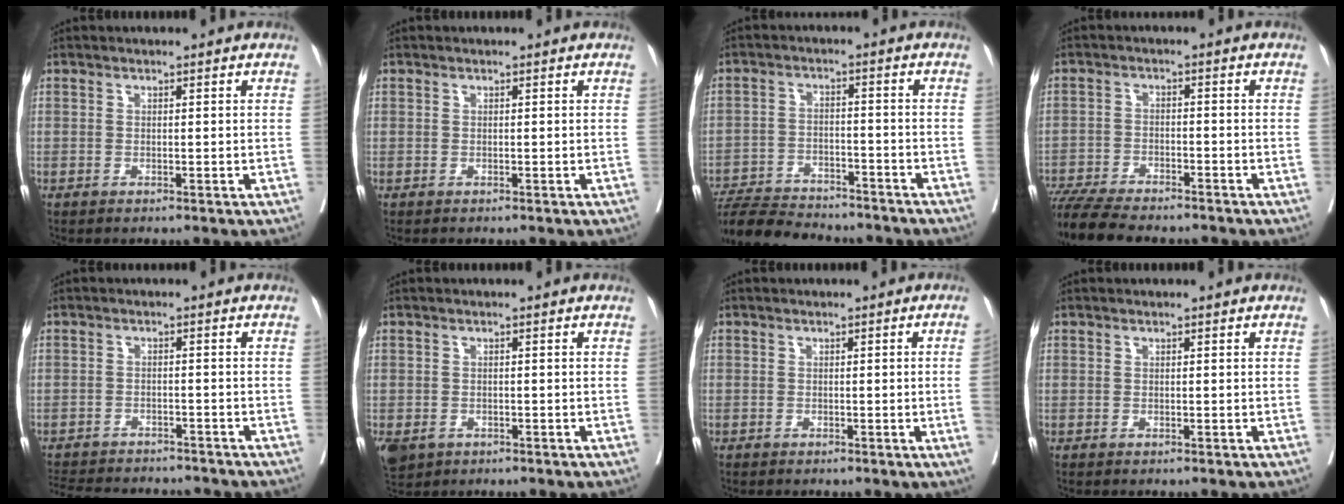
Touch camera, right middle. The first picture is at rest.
{"total": 0.0}
{"total": 14.2, "force": [-13.1, 2.7, 4.8], "torque": [-0.088, -0.002, -0.197]}
{"total": 11.9, "force": [-10.5, 2.1, 5.2], "torque": [-0.086, -0.016, -0.166]}
{"total": 12.9, "force": [-11.7, 3.9, 3.8], "torque": [-0.076, 0.001, -0.156]}
{"total": 6.0, "force": [-3.1, 4.6, 2.4], "torque": [-0.060, -0.007, -0.044]}
{"total": 2.4, "force": [-0.4, -1.1, 2.1], "torque": [-0.024, -0.003, -0.004]}
{"total": 0.0}